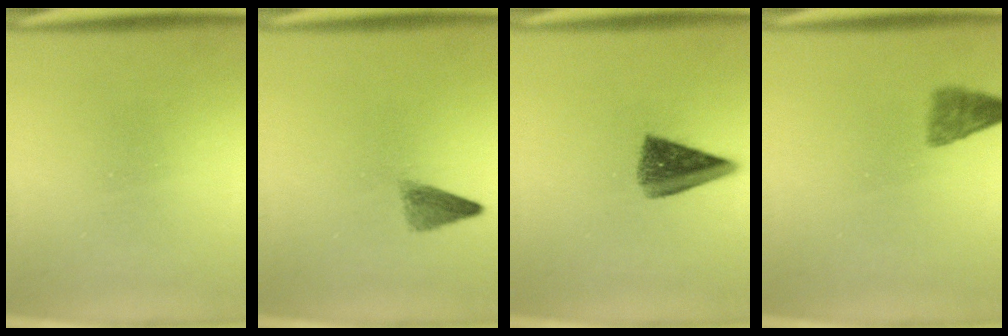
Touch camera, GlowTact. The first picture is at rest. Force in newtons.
{"total": 2.5}
{"total": 7.2}
{"total": 3.3}